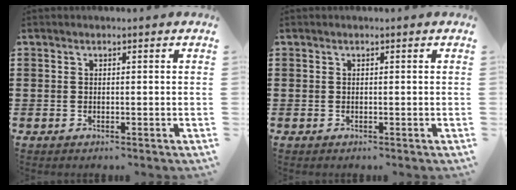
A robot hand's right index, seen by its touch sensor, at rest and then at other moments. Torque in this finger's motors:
{"motor_torque": [0.00, 0.00, 0.00, 0.00]}